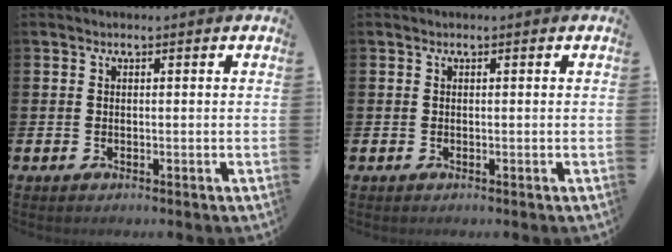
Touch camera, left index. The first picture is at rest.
{"total": 0.0}